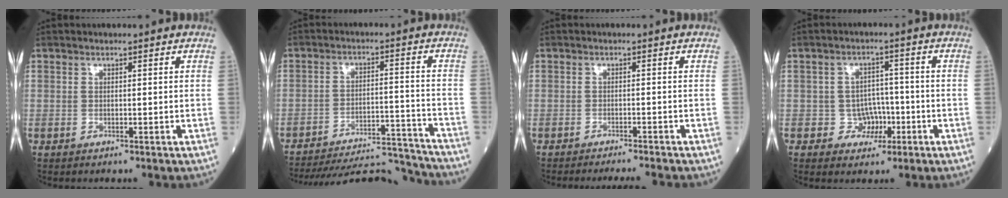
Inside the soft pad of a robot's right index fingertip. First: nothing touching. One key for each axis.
{"total": 17.2, "fx": -16.9, "fy": 0.8, "fz": 3.2, "tx": -0.063, "ty": 0.009, "tz": -0.246}
{"total": 6.4, "fx": -6.1, "fy": -0.4, "fz": 2.0, "tx": -0.020, "ty": -0.016, "tz": -0.082}
{"total": 4.2, "fx": -1.5, "fy": 3.9, "fz": 0.8, "tx": 0.002, "ty": 0.014, "tz": -0.019}